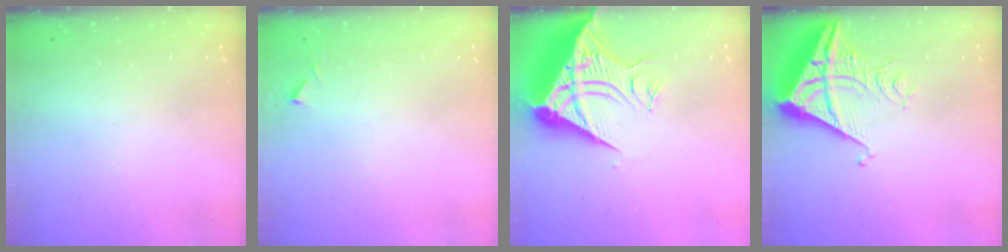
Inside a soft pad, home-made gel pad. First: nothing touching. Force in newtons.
{"total": 4.8, "press": 4.8, "slide": 0.6}
{"total": 14.7, "press": 14.6, "slide": 1.5}
{"total": 9.1, "press": 9.1, "slide": 1.0}